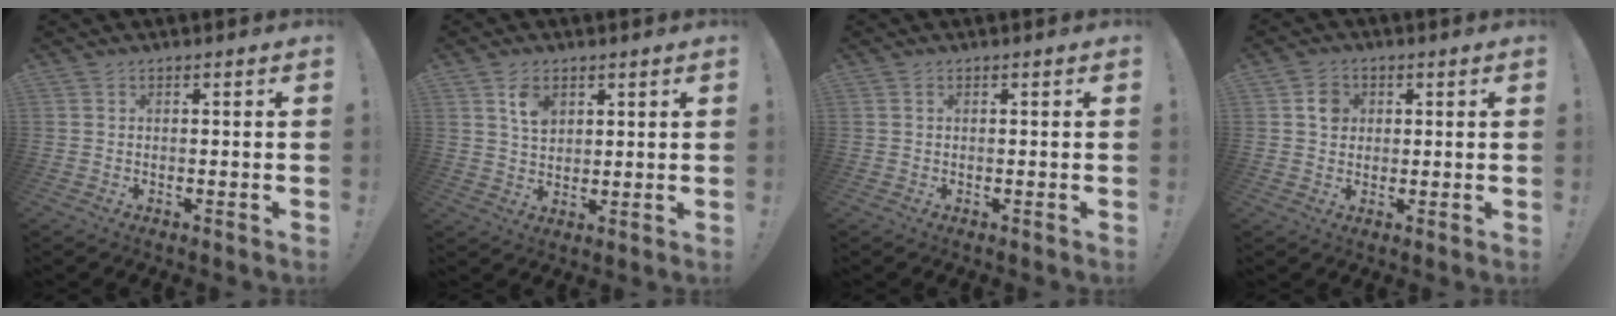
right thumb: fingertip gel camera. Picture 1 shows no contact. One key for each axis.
{"total": 6.1, "fx": 3.1, "fy": 4.2, "fz": 3.1, "tx": -0.038, "ty": -0.013, "tz": 0.054}
{"total": 0.0}
{"total": 5.1, "fx": 0.9, "fy": 4.7, "fz": 1.9, "tx": -0.019, "ty": 0.004, "tz": 0.015}